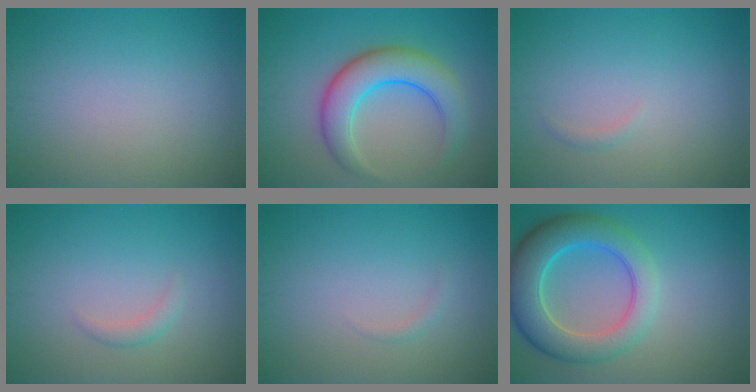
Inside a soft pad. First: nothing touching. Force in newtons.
{"total": 6.2, "press": 6.2, "slide": 0.2}
{"total": 0.5, "press": 0.5, "slide": 0.0}
{"total": 1.1, "press": 1.1, "slide": 0.1}
{"total": 0.6, "press": 0.6, "slide": 0.0}
{"total": 7.8, "press": 7.8, "slide": 0.3}